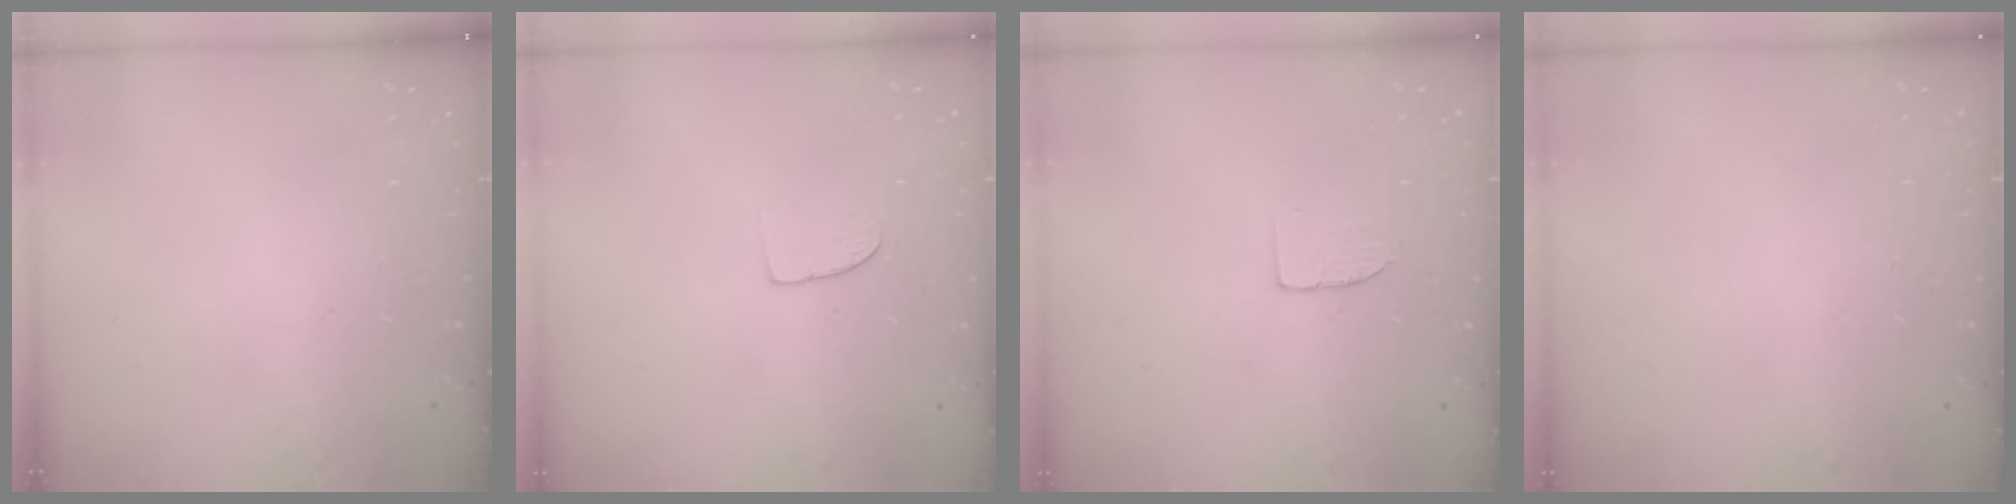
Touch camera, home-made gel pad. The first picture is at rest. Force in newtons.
{"total": 5.6, "press": 5.5, "slide": 0.5}
{"total": 3.7, "press": 3.7, "slide": 0.2}
{"total": 0.0}